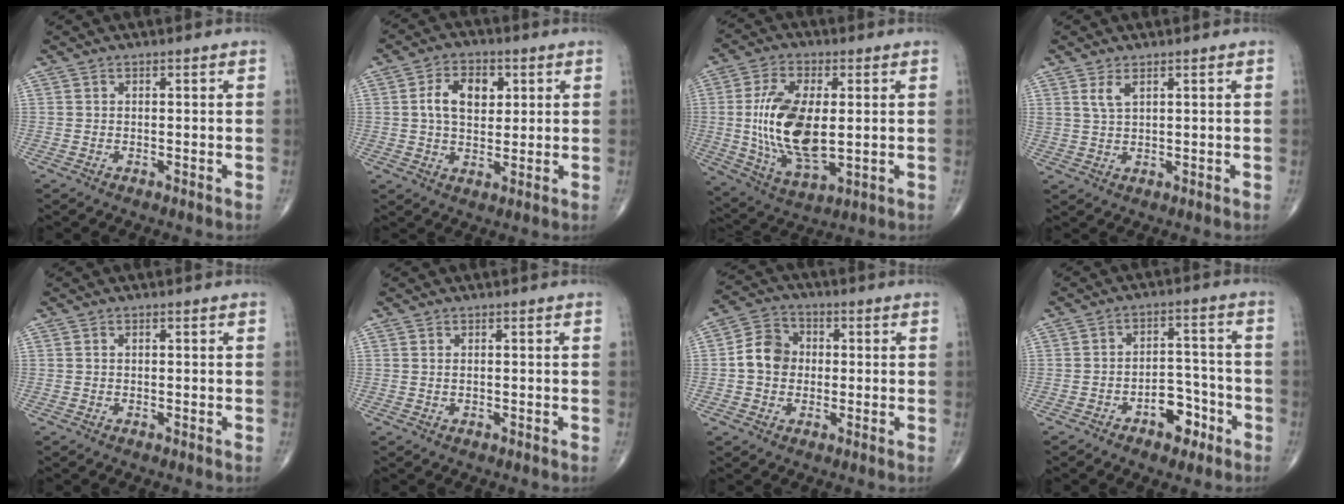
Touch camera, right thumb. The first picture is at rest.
{"total": 8.4, "force": [2.0, 5.5, 6.1], "torque": [-0.085, 0.000, 0.032]}
{"total": 16.8, "force": [0.6, 8.2, 14.7], "torque": [-0.283, -0.016, 0.020]}
{"total": 2.8, "force": [1.6, 1.1, 2.0], "torque": [-0.041, -0.006, 0.038]}
{"total": 0.0}
{"total": 0.5, "force": [0.2, 0.3, 0.4], "torque": [-0.008, 0.001, 0.004]}
{"total": 7.7, "force": [-0.1, 6.5, 4.1], "torque": [-0.056, 0.020, -0.014]}
{"total": 7.3, "force": [-3.9, 4.3, 4.4], "torque": [-0.037, 0.041, -0.059]}